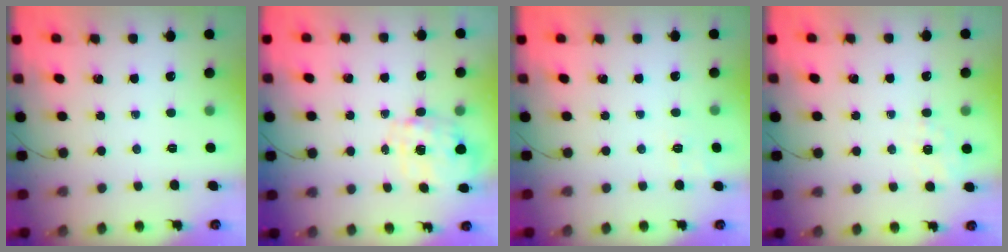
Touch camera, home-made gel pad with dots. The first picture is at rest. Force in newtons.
{"total": 2.9, "press": 2.7, "slide": 0.9}
{"total": 5.5, "press": 5.2, "slide": 1.9}
{"total": 1.4, "press": 0.4, "slide": 1.4}